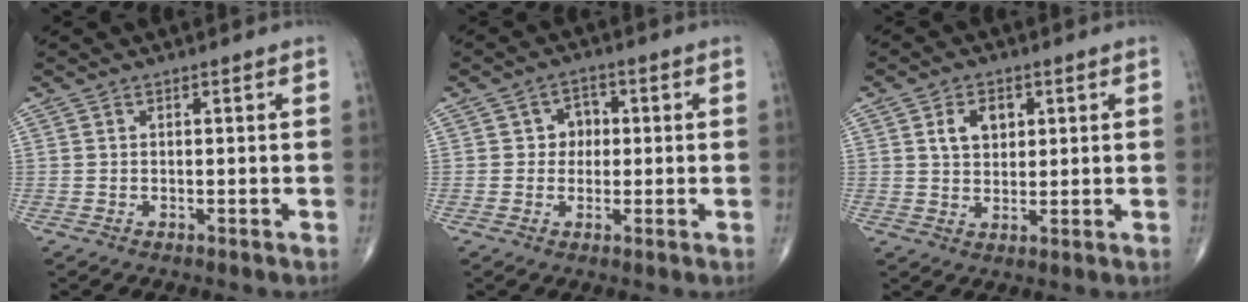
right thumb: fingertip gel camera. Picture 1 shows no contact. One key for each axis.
{"total": 4.0, "fx": 0.3, "fy": 3.5, "fz": 1.9, "tx": 0.001, "ty": 0.009, "tz": -0.002}
{"total": 5.6, "fx": 2.0, "fy": 3.9, "fz": 3.6, "tx": -0.041, "ty": -0.006, "tz": 0.034}